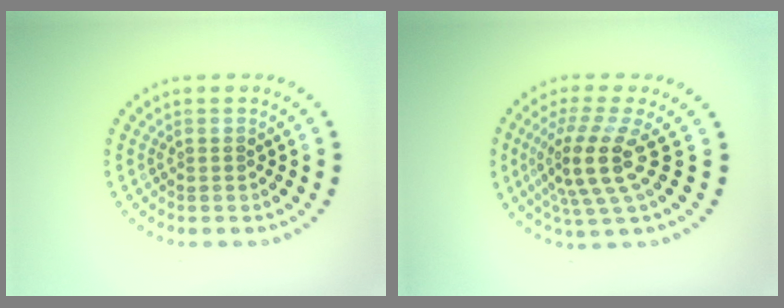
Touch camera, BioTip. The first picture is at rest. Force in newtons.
{"total": 4.6, "press": 3.5, "slide": 3.0}